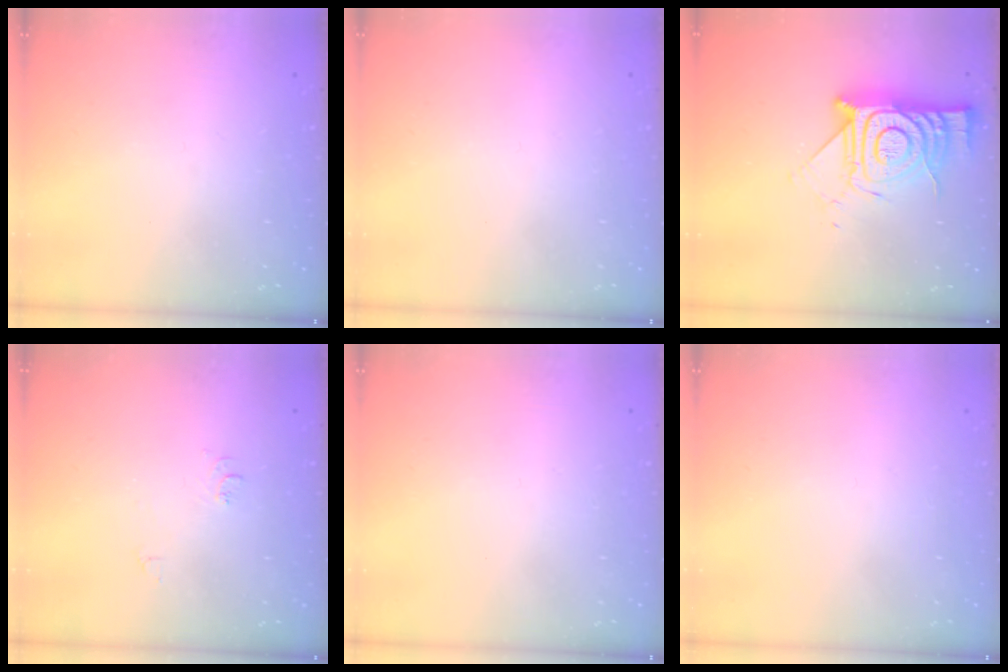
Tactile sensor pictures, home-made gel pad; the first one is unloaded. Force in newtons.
{"total": 1.7, "press": 1.7, "slide": 0.1}
{"total": 16.3, "press": 16.2, "slide": 1.5}
{"total": 6.6, "press": 6.6, "slide": 0.6}
{"total": 1.6, "press": 1.6, "slide": 0.1}
{"total": 1.5, "press": 1.5, "slide": 0.1}